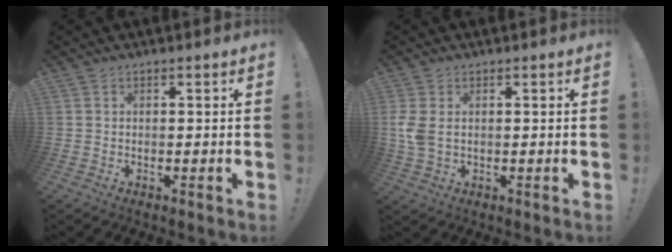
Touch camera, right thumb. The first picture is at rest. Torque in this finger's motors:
{"motor_torque": [0.05, 0.06, 0.07, 0.08, 0.00]}